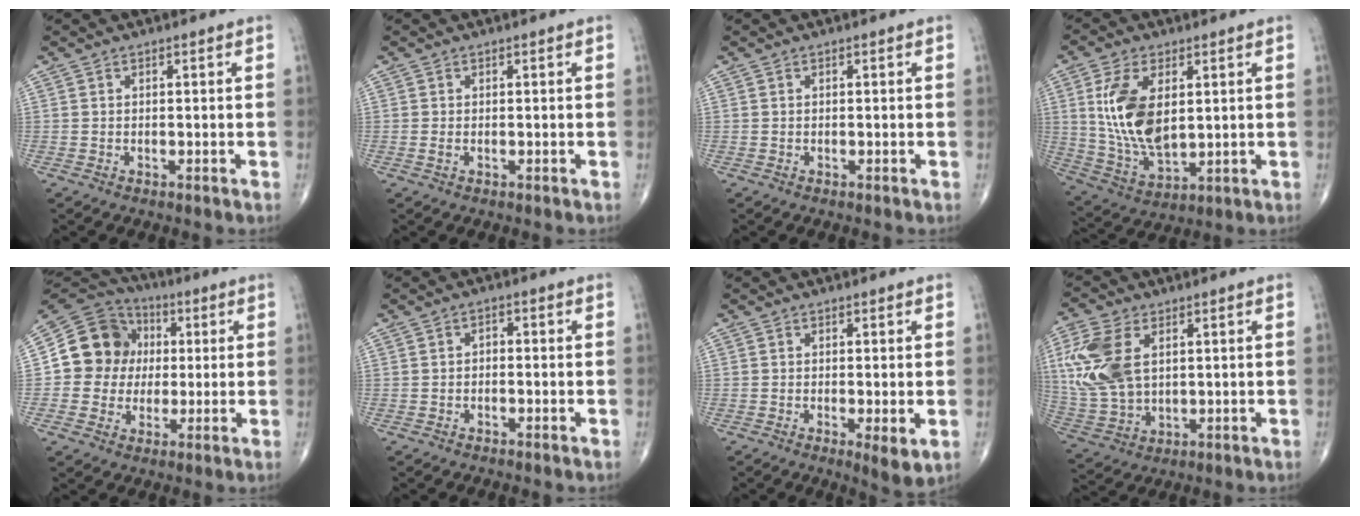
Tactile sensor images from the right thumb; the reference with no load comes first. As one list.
[{"total": 0.5, "force": [-0.1, 0.3, 0.4], "torque": [-0.010, 0.002, -0.002]}, {"total": 0.0}, {"total": 14.2, "force": [2.9, 7.6, 11.6], "torque": [-0.224, -0.017, 0.066]}, {"total": 13.5, "force": [1.1, 12.4, 5.2], "torque": [-0.060, 0.020, 0.014]}, {"total": 1.2, "force": [-0.4, 0.9, 0.7], "torque": [-0.005, 0.008, -0.011]}, {"total": 4.1, "force": [-0.7, 1.0, 3.9], "torque": [-0.061, -0.014, -0.014]}, {"total": 14.3, "force": [3.6, 8.8, 10.8], "torque": [-0.244, -0.005, 0.078]}]